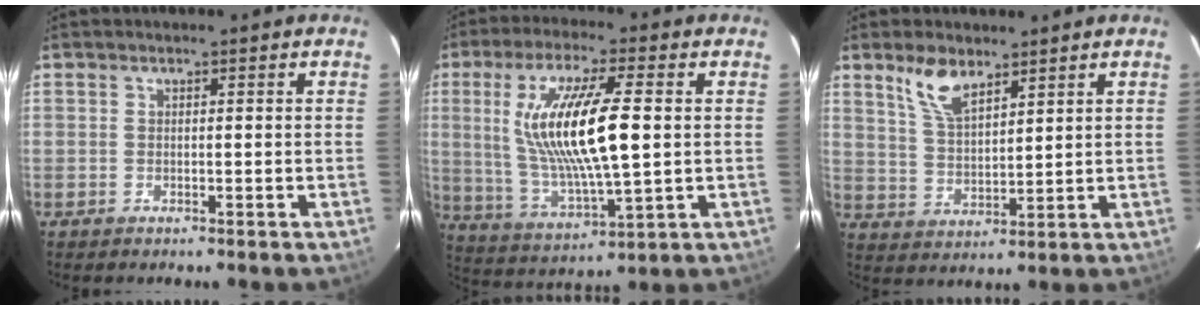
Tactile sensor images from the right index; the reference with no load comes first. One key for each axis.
{"total": 17.6, "fx": 2.5, "fy": 3.9, "fz": 17.0, "tx": -0.326, "ty": -0.007, "tz": 0.059}
{"total": 7.4, "fx": 5.1, "fy": 3.0, "fz": 4.5, "tx": -0.085, "ty": 0.006, "tz": 0.105}